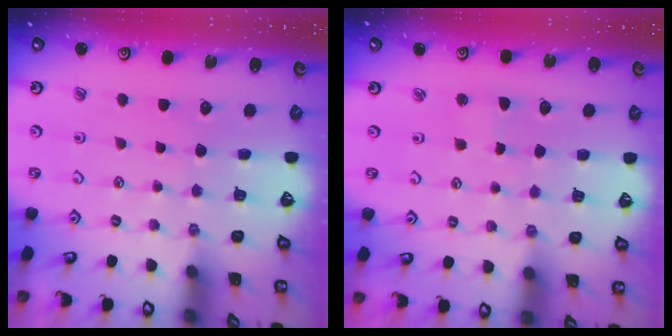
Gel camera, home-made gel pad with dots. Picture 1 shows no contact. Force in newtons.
{"total": 1.8, "press": 1.8, "slide": 0.2}